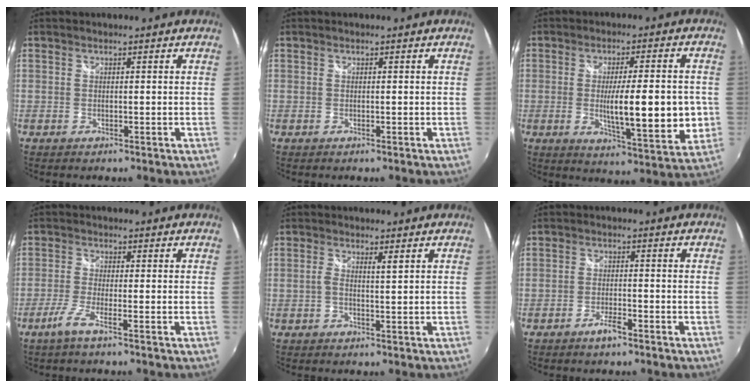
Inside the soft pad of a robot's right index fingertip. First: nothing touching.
{"total": 0.0}
{"total": 14.1, "force": [-1.4, 2.6, 13.8], "torque": [-0.212, -0.026, -0.015]}
{"total": 3.8, "force": [-2.4, -0.4, 2.9], "torque": [-0.078, -0.009, -0.051]}
{"total": 1.7, "force": [0.5, -0.2, 1.6], "torque": [-0.029, -0.001, 0.005]}
{"total": 2.7, "force": [-2.0, 0.6, 1.7], "torque": [-0.045, -0.001, -0.042]}